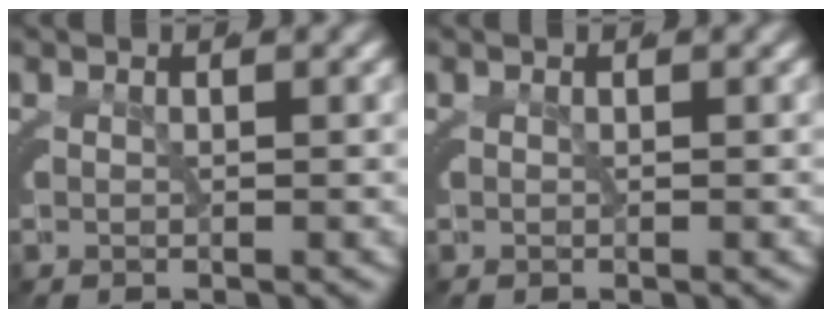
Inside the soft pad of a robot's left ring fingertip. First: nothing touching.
{"total": 0.0}